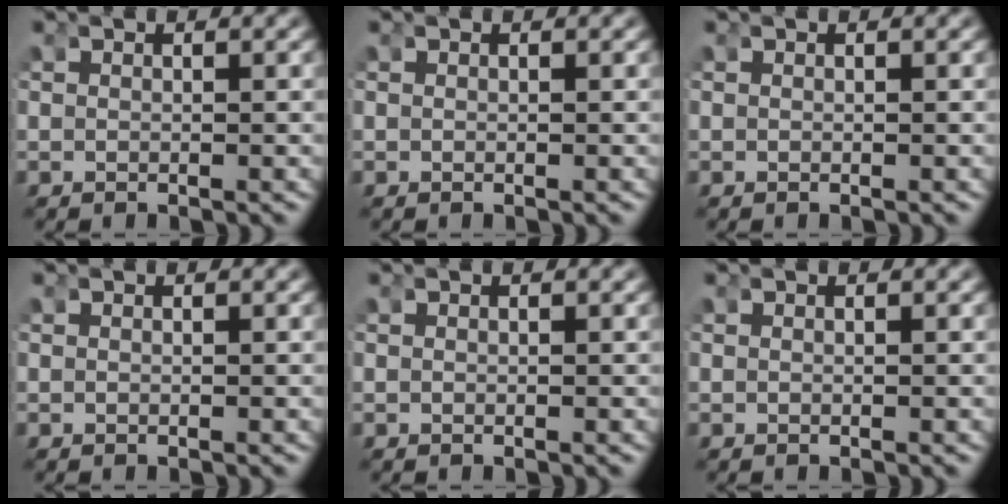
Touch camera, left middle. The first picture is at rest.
{"total": 0.0}
{"total": 0.0}
{"total": 0.0}
{"total": 0.0}
{"total": 0.0}